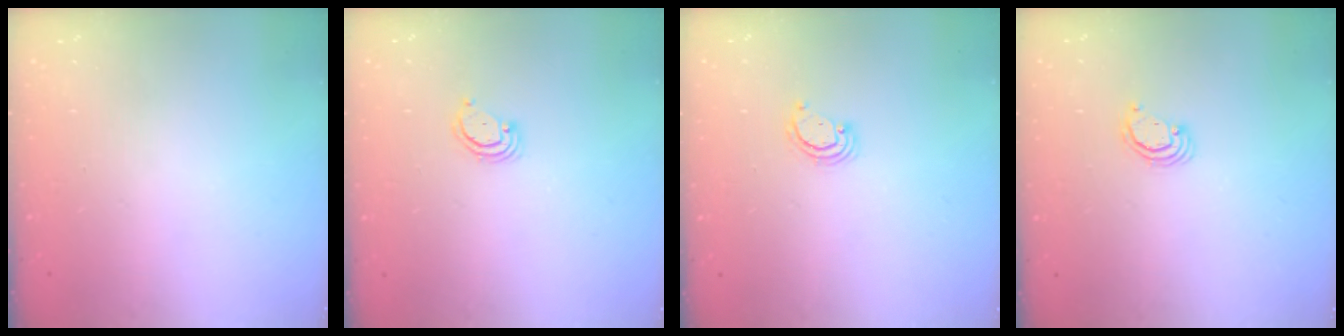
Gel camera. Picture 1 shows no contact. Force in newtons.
{"total": 2.9, "press": 2.9, "slide": 0.2}
{"total": 2.6, "press": 2.6, "slide": 0.3}
{"total": 2.3, "press": 2.3, "slide": 0.2}